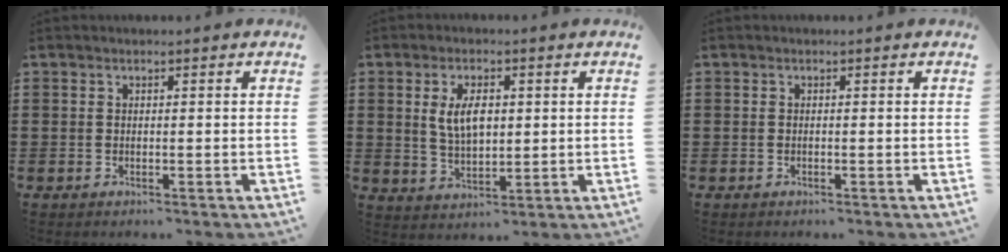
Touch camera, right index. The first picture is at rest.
{"total": 5.6, "force": [1.1, 2.7, 4.7], "torque": [-0.090, 0.006, 0.015]}
{"total": 0.0}